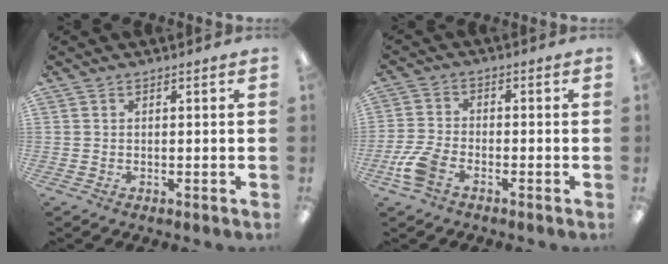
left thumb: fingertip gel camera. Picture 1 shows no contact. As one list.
[{"total": 6.9, "force": [-3.8, 3.7, 4.5], "torque": [-0.105, 0.007, -0.072]}]